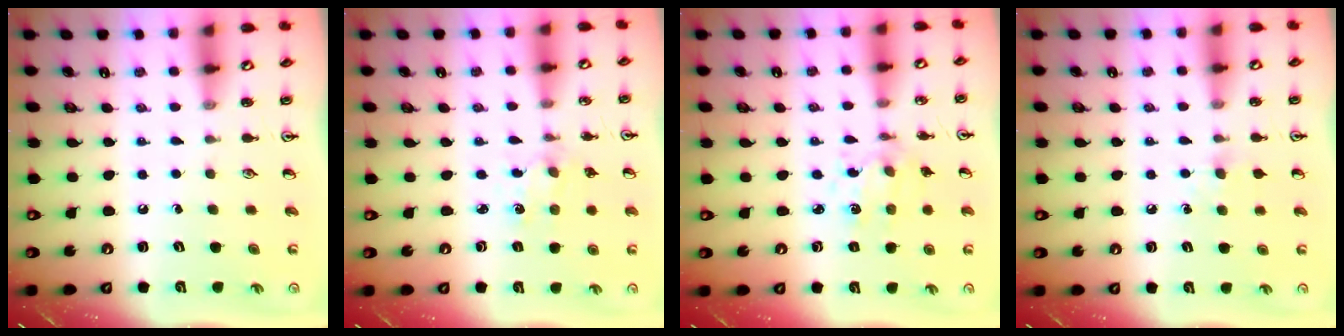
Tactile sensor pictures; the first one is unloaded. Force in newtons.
{"total": 2.0, "press": 1.9, "slide": 0.4}
{"total": 3.2, "press": 3.1, "slide": 0.8}
{"total": 4.4, "press": 4.3, "slide": 0.7}